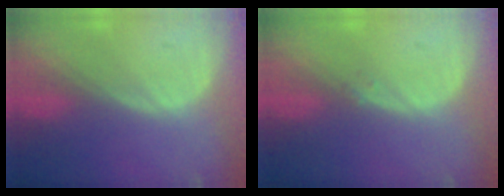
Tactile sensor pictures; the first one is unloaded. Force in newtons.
{"total": 0.6, "press": 0.5, "slide": 0.3}